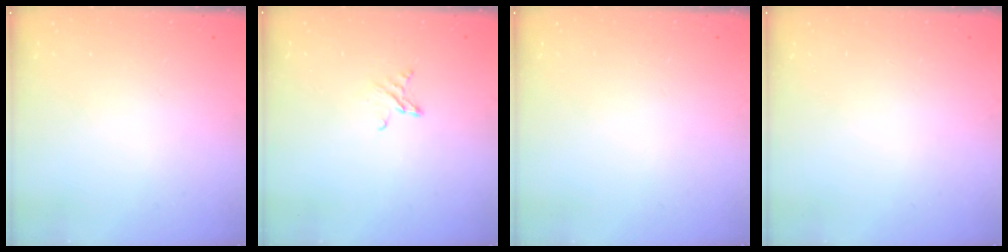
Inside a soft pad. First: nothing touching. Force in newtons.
{"total": 3.5, "press": 3.5, "slide": 0.4}
{"total": 0.0}
{"total": 0.0}